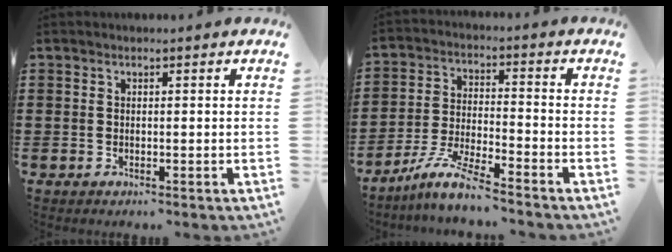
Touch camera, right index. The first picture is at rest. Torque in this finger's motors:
{"motor_torque": [1.43, 0.71, 0.43, 0.06]}